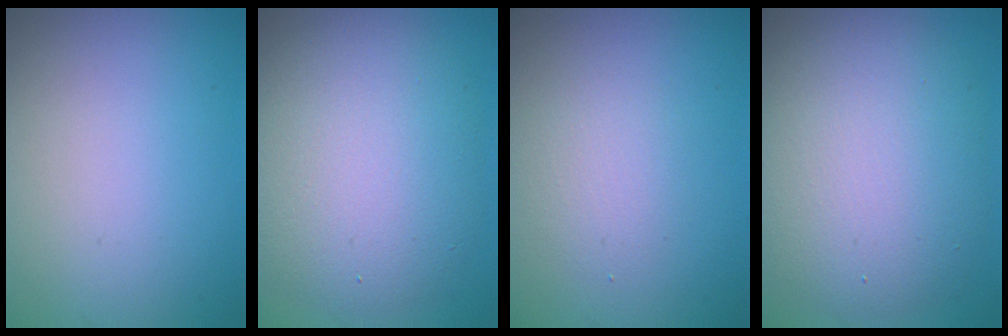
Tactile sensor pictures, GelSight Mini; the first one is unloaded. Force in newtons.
{"total": 8.4, "press": 8.4, "slide": 0.2}
{"total": 2.0, "press": 2.0, "slide": 0.1}
{"total": 9.2, "press": 9.1, "slide": 0.8}